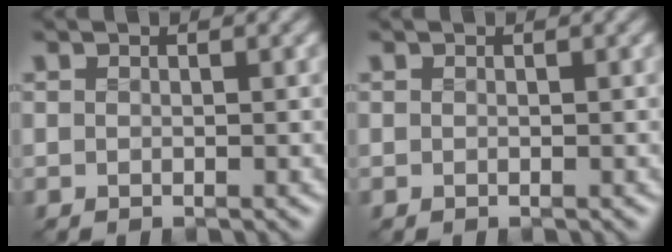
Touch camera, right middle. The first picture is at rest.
{"total": 0.0}